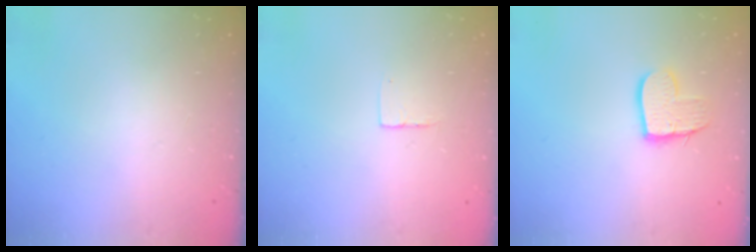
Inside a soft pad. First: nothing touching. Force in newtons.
{"total": 4.5, "press": 4.5, "slide": 0.4}
{"total": 10.7, "press": 10.6, "slide": 0.8}